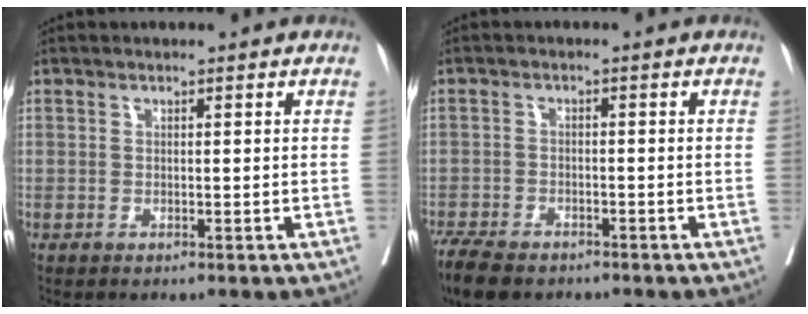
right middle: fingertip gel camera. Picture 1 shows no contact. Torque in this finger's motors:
{"motor_torque": [0.71, -0.74, 0.07, 0.06]}